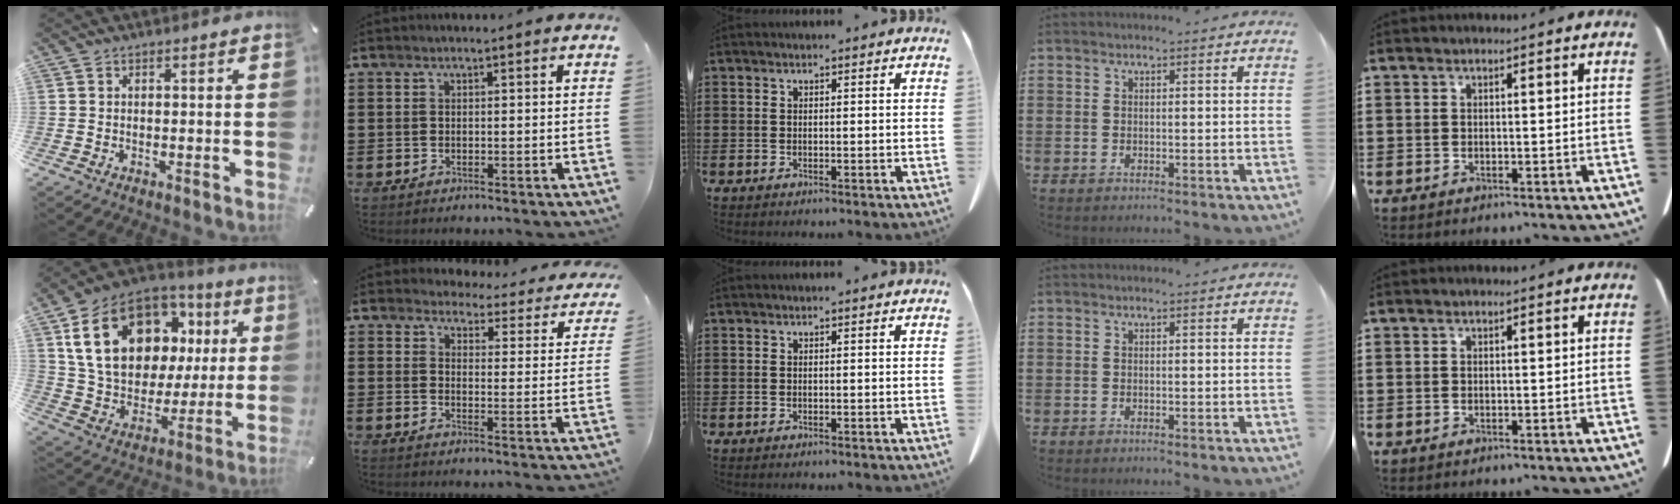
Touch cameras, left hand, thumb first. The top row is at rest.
{"thumb": {"total": 21.9, "force": [8.3, 15.5, 13.1], "torque": [-0.235, -0.029, 0.151]}, "index": {"total": 3.9, "force": [3.8, 0.6, 0.6], "torque": [-0.027, -0.031, 0.061]}}